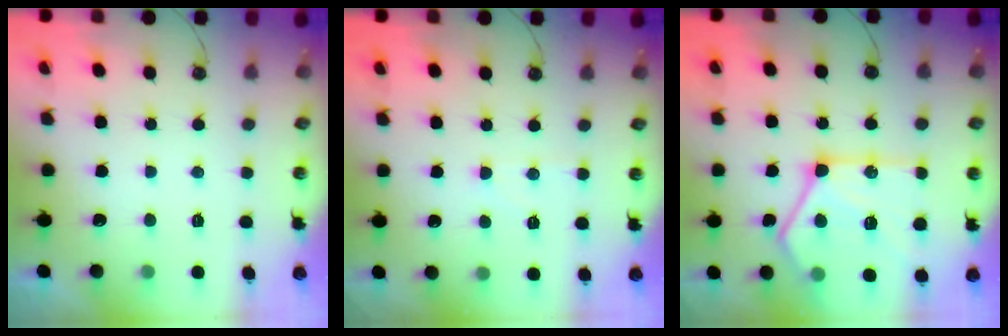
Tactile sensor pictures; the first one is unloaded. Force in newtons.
{"total": 3.4, "press": 3.4, "slide": 0.6}
{"total": 21.9, "press": 21.8, "slide": 1.5}